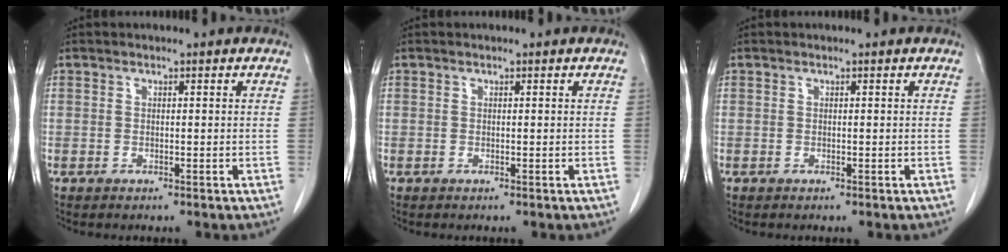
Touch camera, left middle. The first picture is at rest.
{"total": 0.0}
{"total": 0.0}